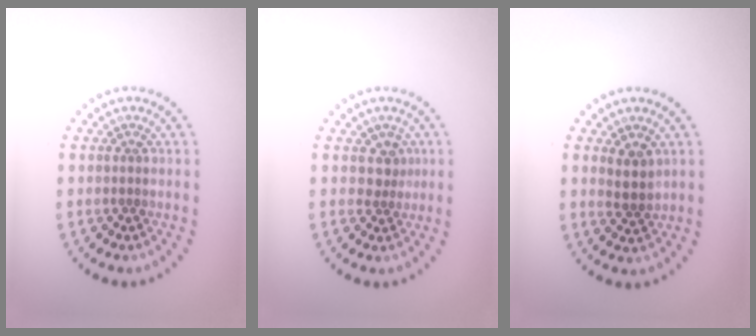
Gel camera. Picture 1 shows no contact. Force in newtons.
{"total": 1.7, "press": 1.2, "slide": 1.3}
{"total": 2.1, "press": 1.9, "slide": 1.1}